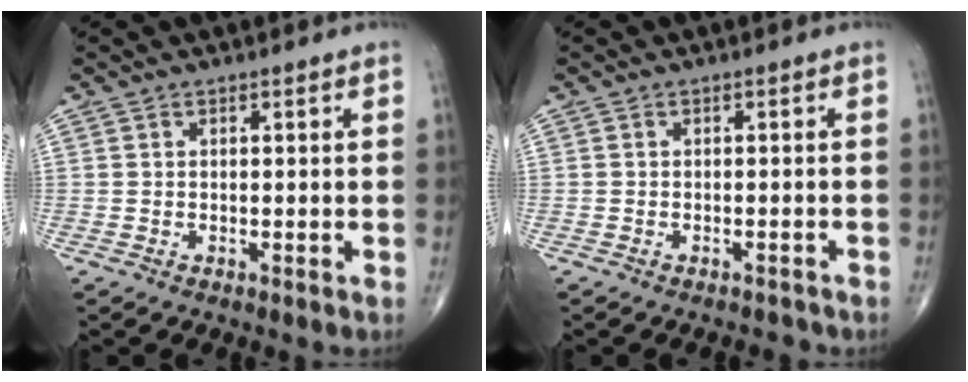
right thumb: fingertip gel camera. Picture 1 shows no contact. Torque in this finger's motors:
{"motor_torque": [-0.57, -0.16, -0.48, -0.17, -0.14]}